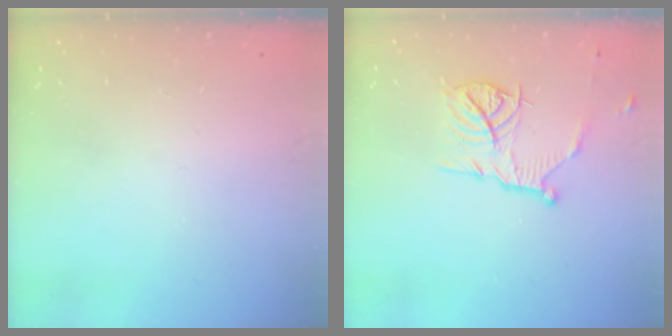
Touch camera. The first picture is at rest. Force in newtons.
{"total": 11.2, "press": 11.2, "slide": 0.8}